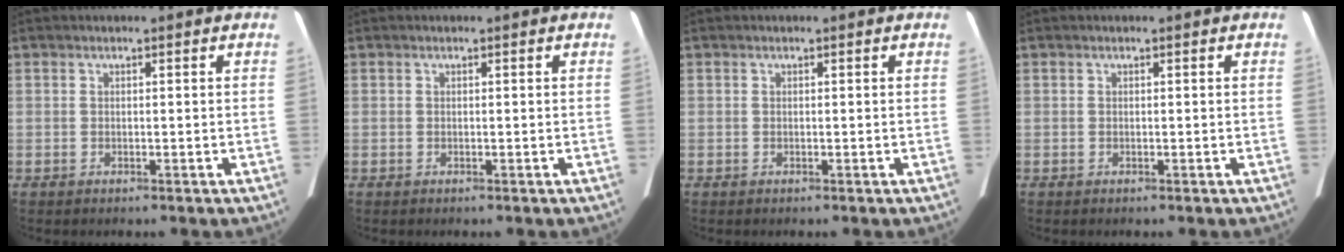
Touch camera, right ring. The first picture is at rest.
{"total": 0.0}
{"total": 0.0}
{"total": 0.0}